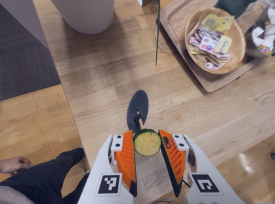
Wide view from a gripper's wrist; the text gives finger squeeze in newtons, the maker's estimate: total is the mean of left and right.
{"total": 5.7, "left": 5.3, "right": 6.1}